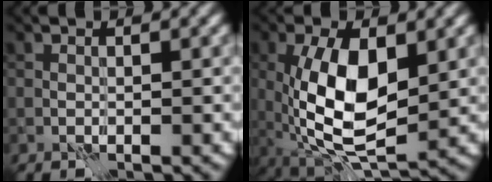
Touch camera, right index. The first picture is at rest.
{"total": 9.3, "force": [0.1, 4.4, 8.2], "torque": [-0.165, -0.007, 0.004]}